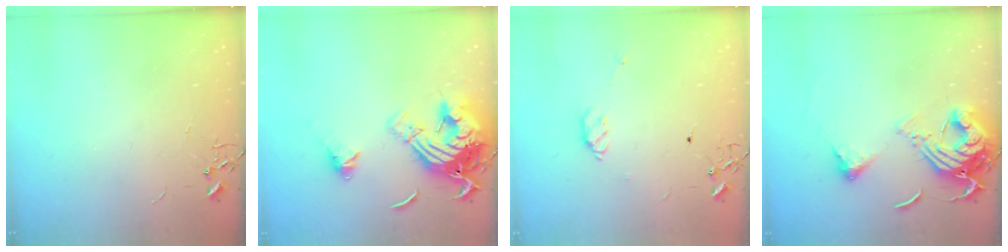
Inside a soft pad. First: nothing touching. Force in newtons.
{"total": 20.1, "press": 20.0, "slide": 2.2}
{"total": 6.1, "press": 6.0, "slide": 1.0}
{"total": 14.8, "press": 14.7, "slide": 1.8}